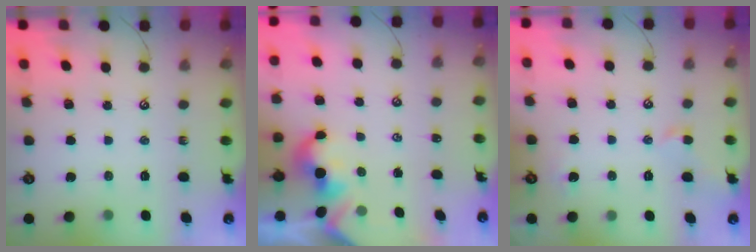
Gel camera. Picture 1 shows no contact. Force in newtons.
{"total": 2.2, "press": 2.2, "slide": 0.4}
{"total": 2.3, "press": 2.2, "slide": 0.7}